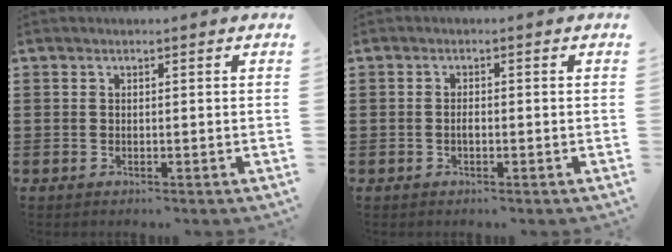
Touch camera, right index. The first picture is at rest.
{"total": 1.0, "force": [-0.3, 0.4, 0.8], "torque": [-0.016, 0.000, -0.007]}